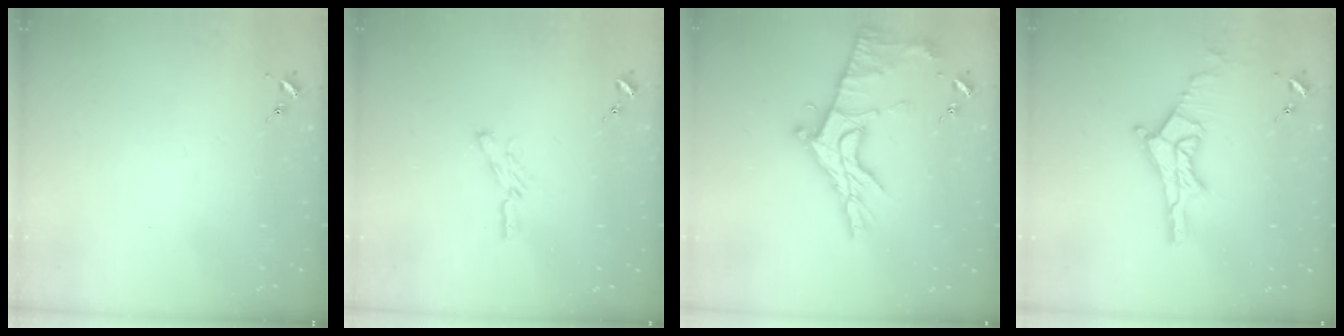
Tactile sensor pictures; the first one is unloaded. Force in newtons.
{"total": 5.2, "press": 5.2, "slide": 0.4}
{"total": 17.0, "press": 16.9, "slide": 1.6}
{"total": 13.3, "press": 13.3, "slide": 0.8}